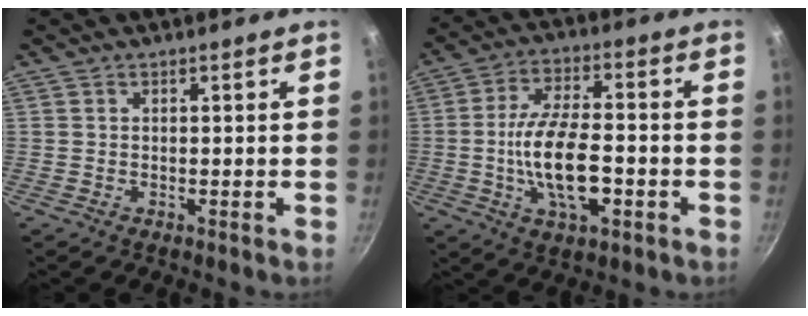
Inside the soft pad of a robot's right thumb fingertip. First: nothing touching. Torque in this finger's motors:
{"motor_torque": [2.34, 2.57, 2.11, -0.67, 0.73]}